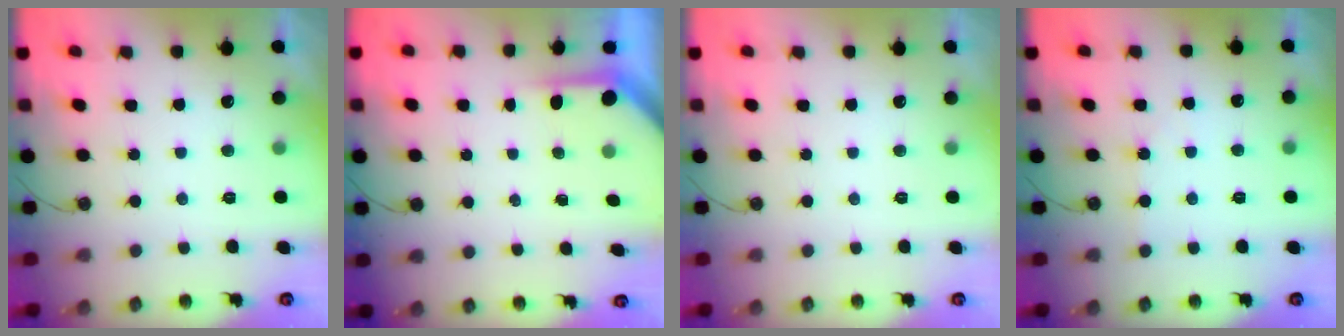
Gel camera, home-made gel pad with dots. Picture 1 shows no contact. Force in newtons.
{"total": 3.2, "press": 3.2, "slide": 0.4}
{"total": 0.0}
{"total": 1.5, "press": 1.4, "slide": 0.3}